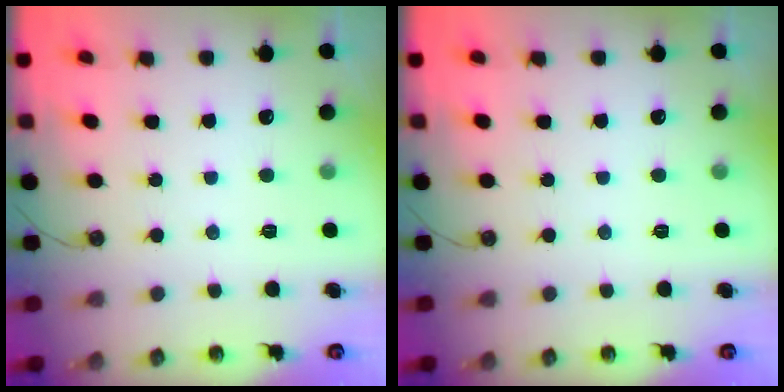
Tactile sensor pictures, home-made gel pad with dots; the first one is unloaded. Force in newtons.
{"total": 0.0}